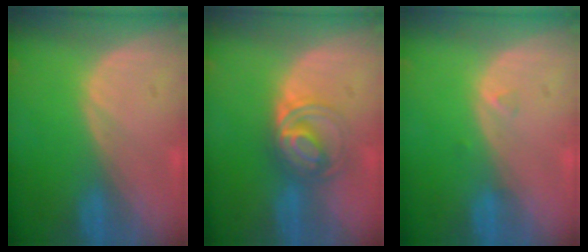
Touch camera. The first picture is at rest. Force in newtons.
{"total": 6.0, "press": 5.6, "slide": 2.1}
{"total": 0.7, "press": 0.7, "slide": 0.2}